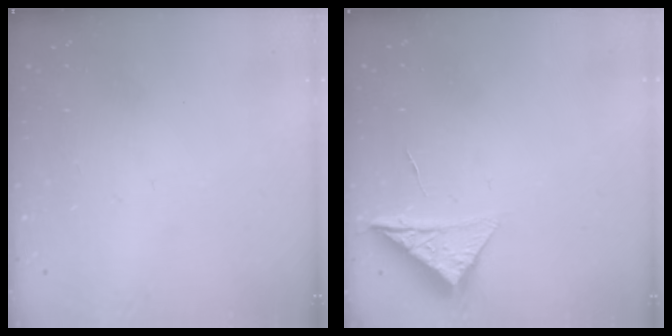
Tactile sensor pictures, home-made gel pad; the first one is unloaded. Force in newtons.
{"total": 6.5, "press": 6.5, "slide": 0.3}